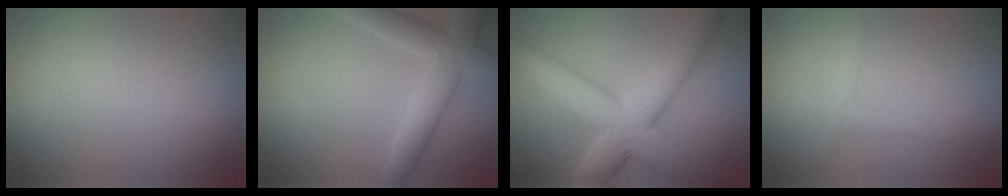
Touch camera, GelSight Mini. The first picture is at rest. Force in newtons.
{"total": 5.6, "press": 5.6, "slide": 0.6}
{"total": 9.2, "press": 9.2, "slide": 0.2}
{"total": 1.2, "press": 1.2, "slide": 0.1}